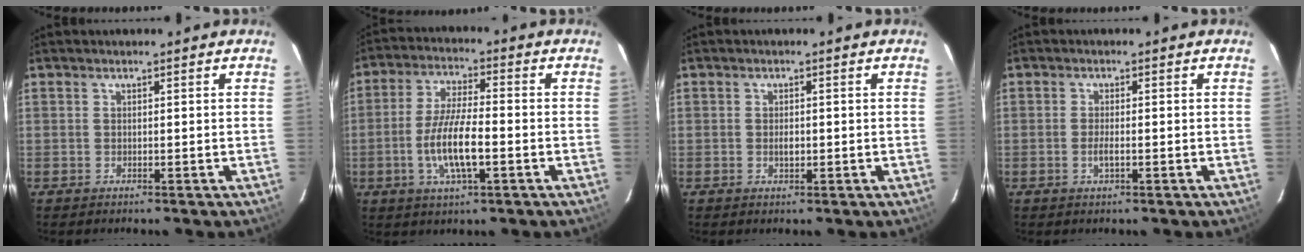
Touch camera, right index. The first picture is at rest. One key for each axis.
{"total": 10.1, "fx": -2.9, "fy": 2.6, "fz": 9.3, "tx": -0.186, "ty": -0.005, "tz": -0.055}
{"total": 1.6, "fx": -0.3, "fy": 0.9, "fz": 1.3, "tx": -0.022, "ty": -0.001, "tz": -0.004}
{"total": 2.1, "fx": -0.7, "fy": 0.5, "fz": 1.9, "tx": -0.039, "ty": -0.003, "tz": -0.013}